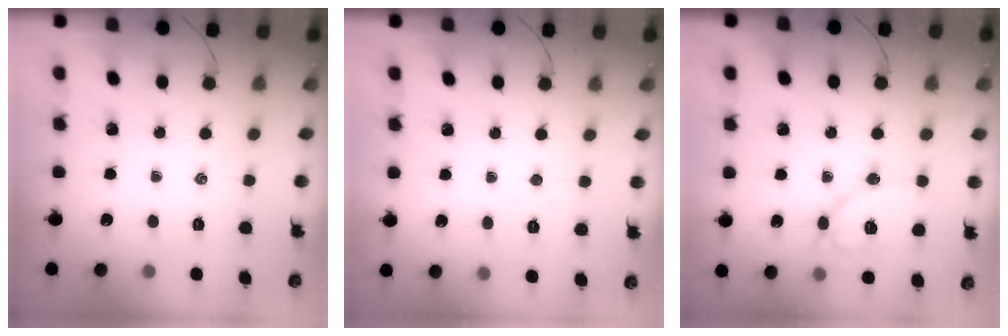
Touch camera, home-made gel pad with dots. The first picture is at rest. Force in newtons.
{"total": 3.9, "press": 3.8, "slide": 0.8}
{"total": 12.4, "press": 12.3, "slide": 1.2}